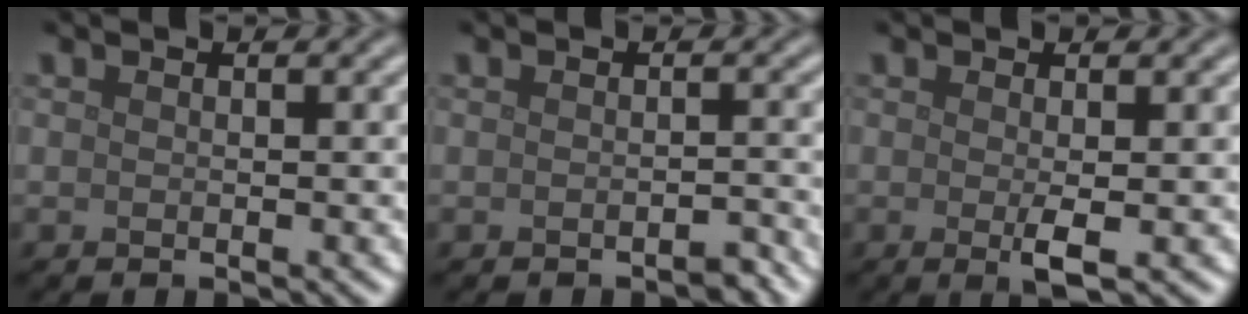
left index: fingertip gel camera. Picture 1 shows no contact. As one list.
[{"total": 1.0, "force": [-0.8, 0.2, 0.5], "torque": [-0.008, 0.001, -0.011]}, {"total": 1.8, "force": [-0.2, 0.2, 1.8], "torque": [-0.034, -0.006, -0.003]}]